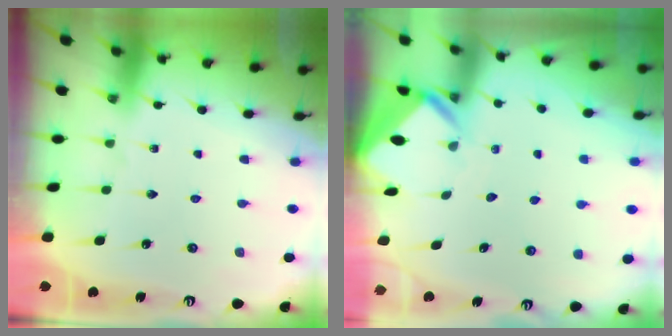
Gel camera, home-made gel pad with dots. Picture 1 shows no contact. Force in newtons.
{"total": 2.9, "press": 2.9, "slide": 0.2}